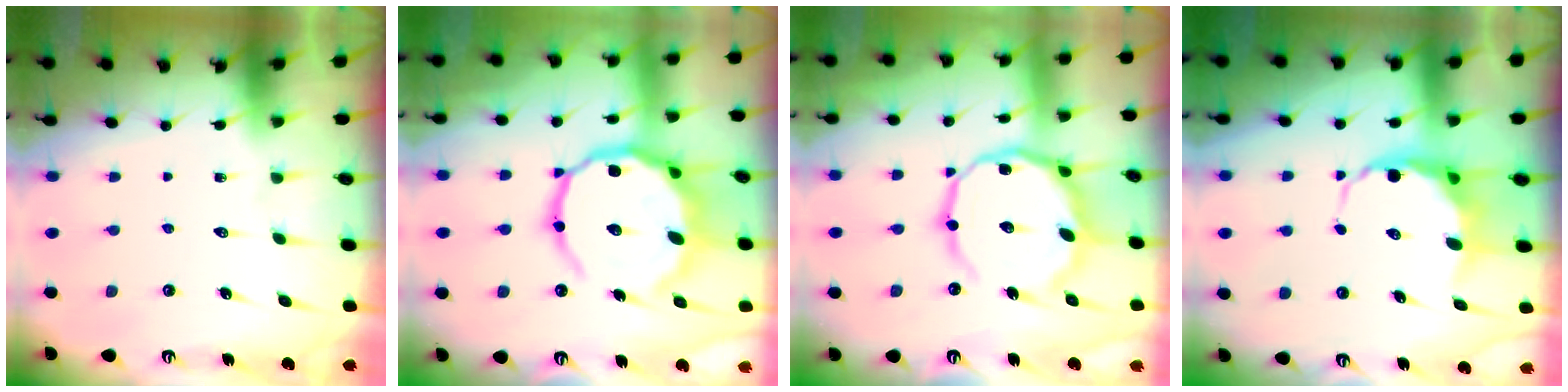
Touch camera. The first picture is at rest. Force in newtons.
{"total": 20.9, "press": 20.9, "slide": 1.7}
{"total": 16.7, "press": 16.7, "slide": 1.2}
{"total": 7.4, "press": 7.2, "slide": 1.7}